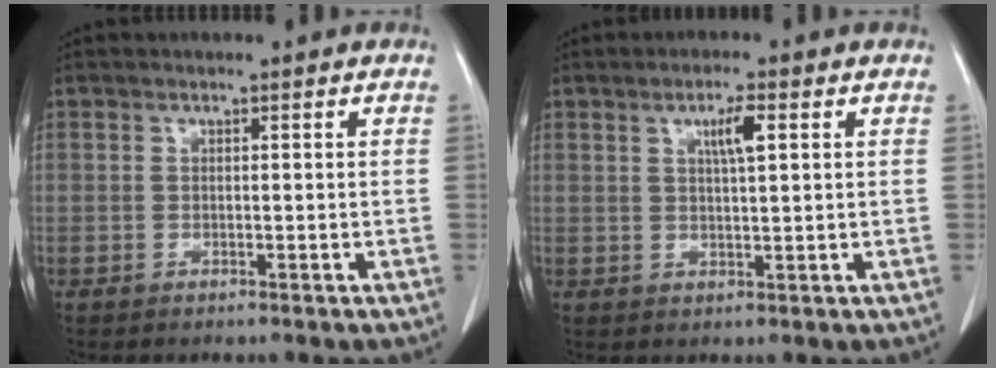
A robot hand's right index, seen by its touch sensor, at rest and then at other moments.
{"total": 3.7, "force": [1.4, 0.4, 3.4], "torque": [-0.057, 0.000, 0.024]}